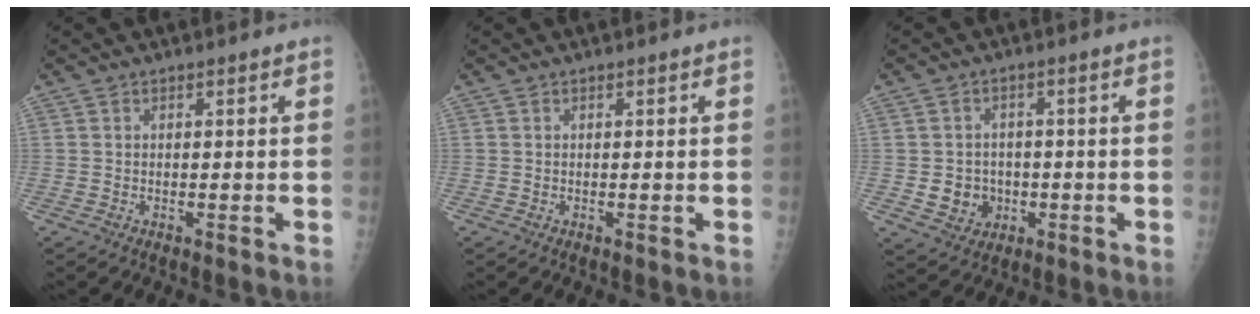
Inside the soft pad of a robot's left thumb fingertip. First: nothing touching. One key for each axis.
{"total": 0.0}
{"total": 5.9, "fx": -1.0, "fy": 5.4, "fz": 2.3, "tx": -0.011, "ty": 0.008, "tz": -0.009}